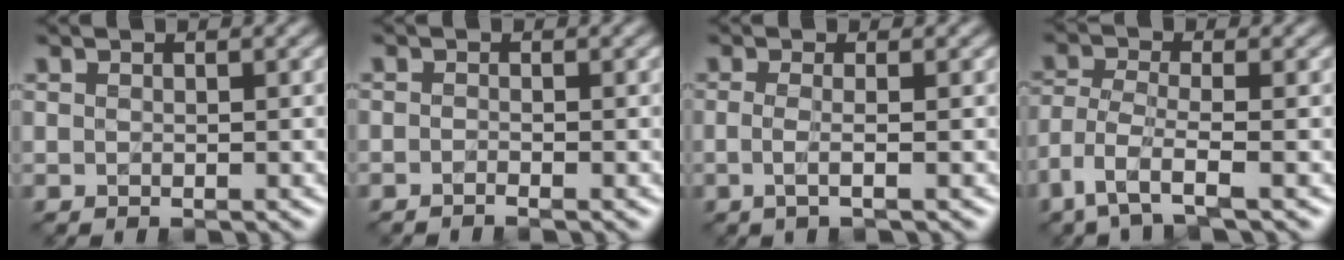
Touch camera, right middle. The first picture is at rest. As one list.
[{"total": 0.8, "force": [-0.6, 0.1, 0.4], "torque": [-0.006, -0.005, -0.014]}, {"total": 2.1, "force": [-0.3, 0.8, 1.9], "torque": [-0.031, -0.007, -0.014]}, {"total": 4.0, "force": [-2.5, 1.0, 3.0], "torque": [-0.069, -0.008, -0.060]}]